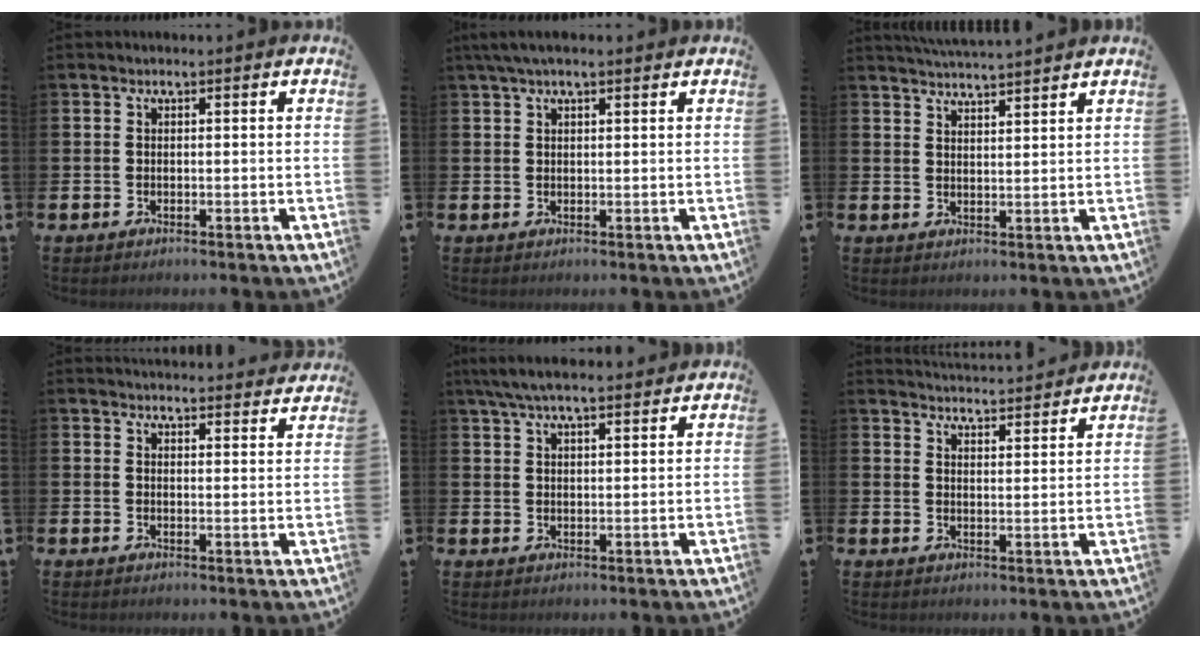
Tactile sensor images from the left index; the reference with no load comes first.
{"total": 2.8, "force": [2.0, 0.8, 1.8], "torque": [-0.039, 0.006, 0.037]}
{"total": 4.1, "force": [4.1, -0.3, 0.2], "torque": [-0.012, -0.021, 0.073]}
{"total": 3.7, "force": [3.7, 0.3, -0.1], "torque": [0.006, -0.028, 0.065]}
{"total": 5.5, "force": [4.8, 1.1, 2.4], "torque": [-0.058, -0.008, 0.089]}
{"total": 4.5, "force": [4.5, -0.1, -0.1], "torque": [-0.006, -0.033, 0.078]}